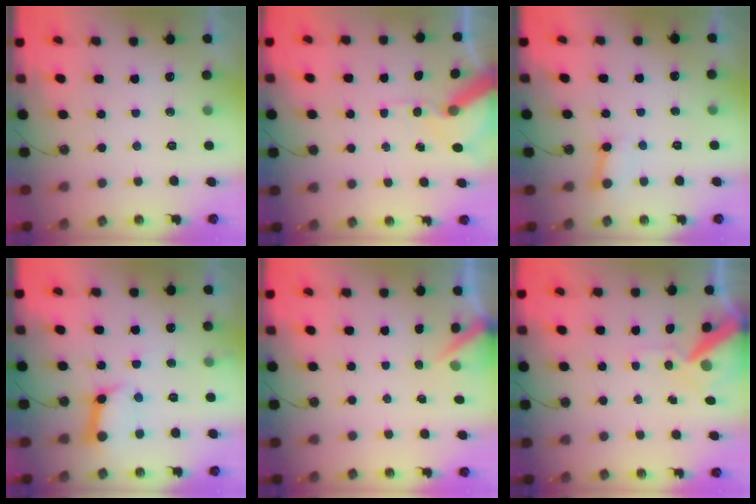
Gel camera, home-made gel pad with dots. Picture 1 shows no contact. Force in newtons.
{"total": 10.7, "press": 10.6, "slide": 1.4}
{"total": 3.3, "press": 3.3, "slide": 0.2}
{"total": 10.1, "press": 10.1, "slide": 1.2}
{"total": 3.1, "press": 3.0, "slide": 0.4}
{"total": 11.7, "press": 11.6, "slide": 1.5}